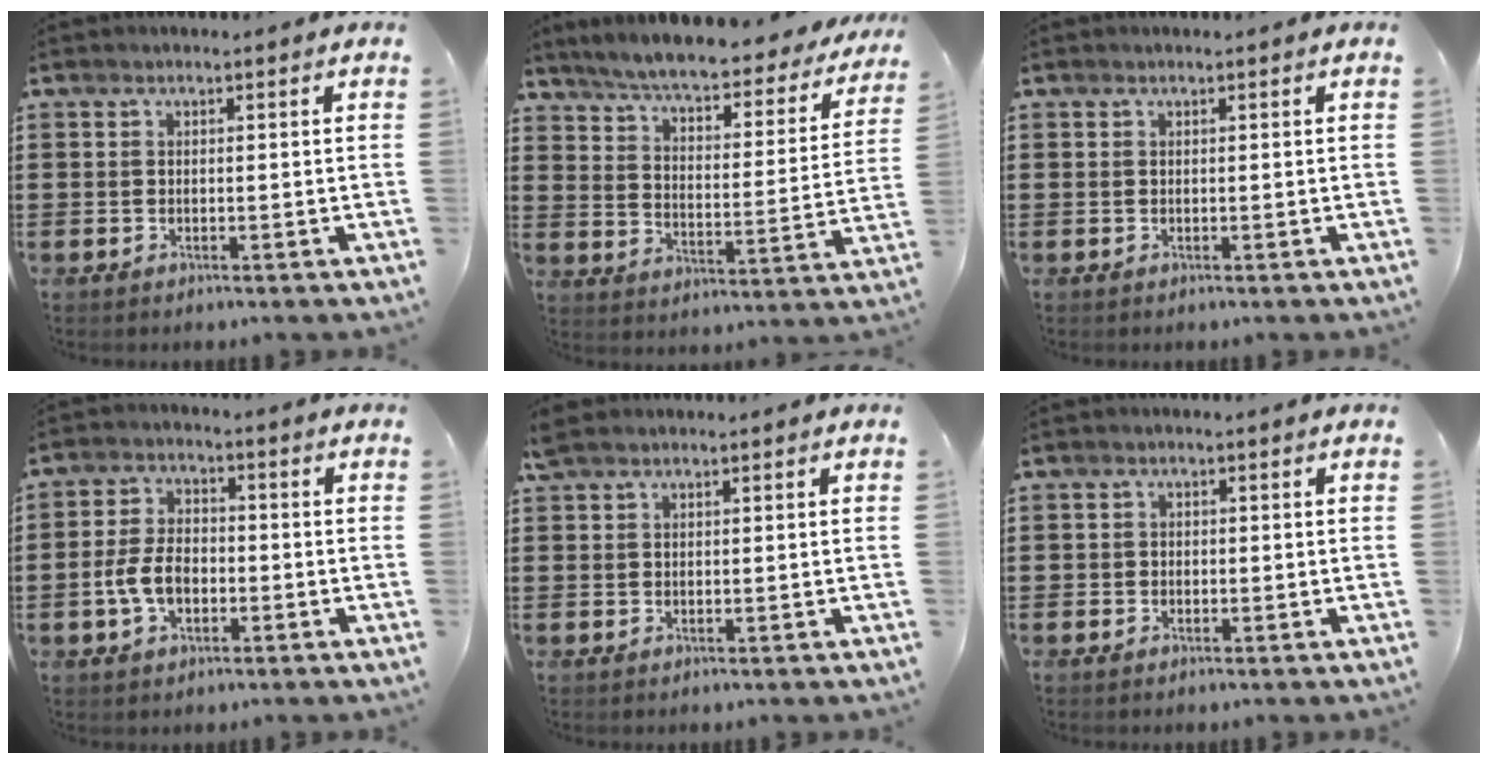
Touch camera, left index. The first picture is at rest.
{"total": 6.0, "force": [5.5, 0.0, 2.4], "torque": [-0.071, -0.038, 0.090]}
{"total": 0.0}
{"total": 6.4, "force": [-1.8, 3.8, 4.8], "torque": [-0.119, 0.000, -0.041]}
{"total": 1.5, "force": [1.1, 0.6, 0.8], "torque": [-0.019, 0.004, 0.021]}
{"total": 0.9, "force": [-0.4, 0.8, 0.2], "torque": [-0.007, 0.002, -0.009]}